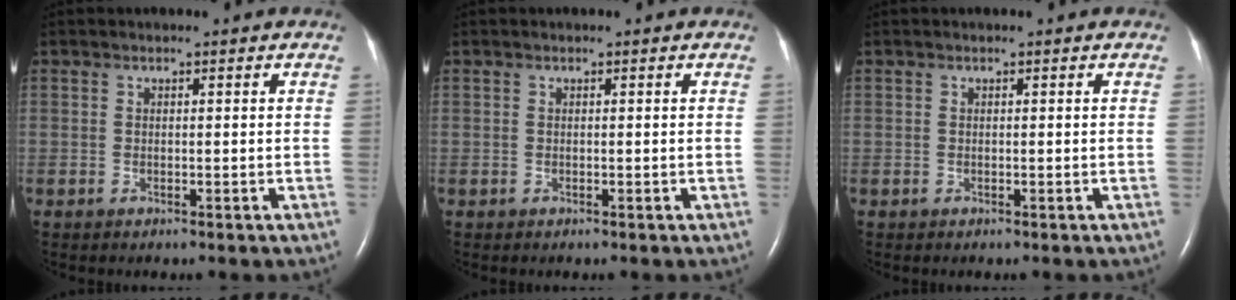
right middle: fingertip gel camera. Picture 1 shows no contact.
{"total": 0.0}
{"total": 0.0}